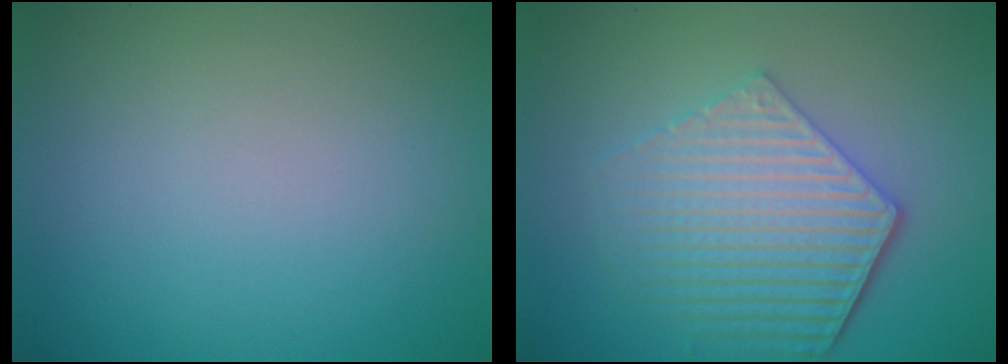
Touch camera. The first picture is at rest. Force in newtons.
{"total": 5.8, "press": 4.4, "slide": 3.8}